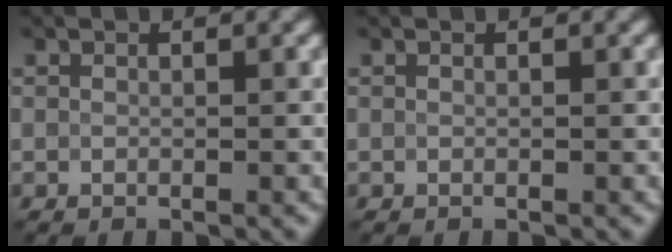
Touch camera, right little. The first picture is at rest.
{"total": 0.0}